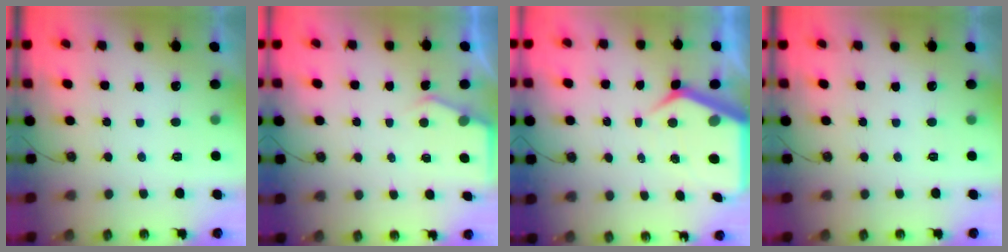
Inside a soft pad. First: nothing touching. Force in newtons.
{"total": 4.0, "press": 4.0, "slide": 0.4}
{"total": 8.4, "press": 8.3, "slide": 1.0}
{"total": 0.0}